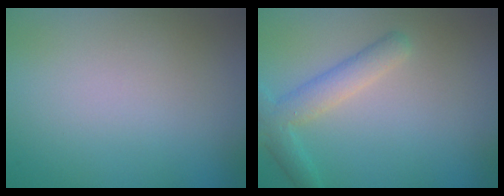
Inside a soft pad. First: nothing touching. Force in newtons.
{"total": 3.4, "press": 3.4, "slide": 0.1}